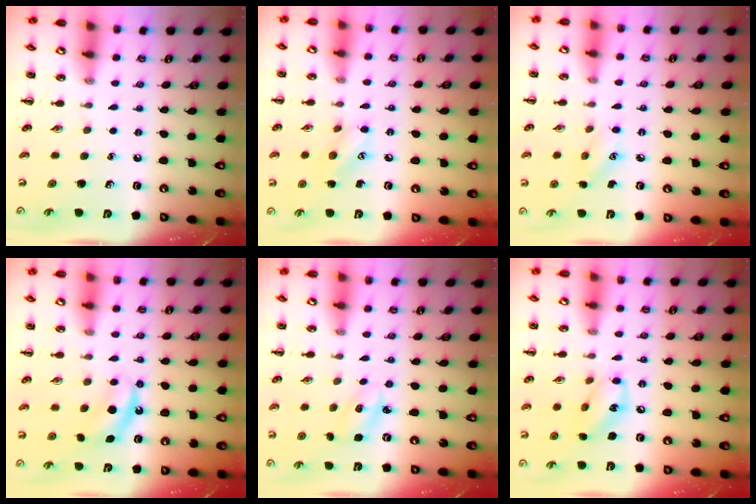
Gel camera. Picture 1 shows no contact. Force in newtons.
{"total": 6.7, "press": 6.7, "slide": 0.7}
{"total": 6.2, "press": 5.9, "slide": 1.6}
{"total": 5.7, "press": 5.6, "slide": 1.3}
{"total": 4.0, "press": 3.8, "slide": 1.1}
{"total": 10.8, "press": 10.7, "slide": 1.7}